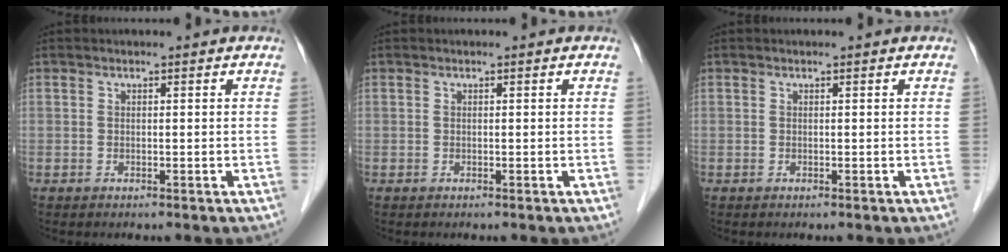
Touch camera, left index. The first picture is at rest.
{"total": 0.0}
{"total": 0.0}